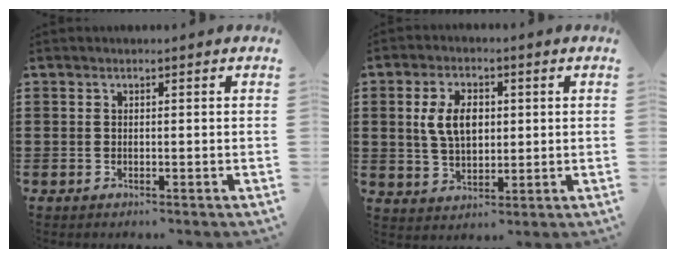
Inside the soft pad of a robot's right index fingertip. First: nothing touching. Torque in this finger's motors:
{"motor_torque": [1.08, 1.06, 0.62, 0.11]}